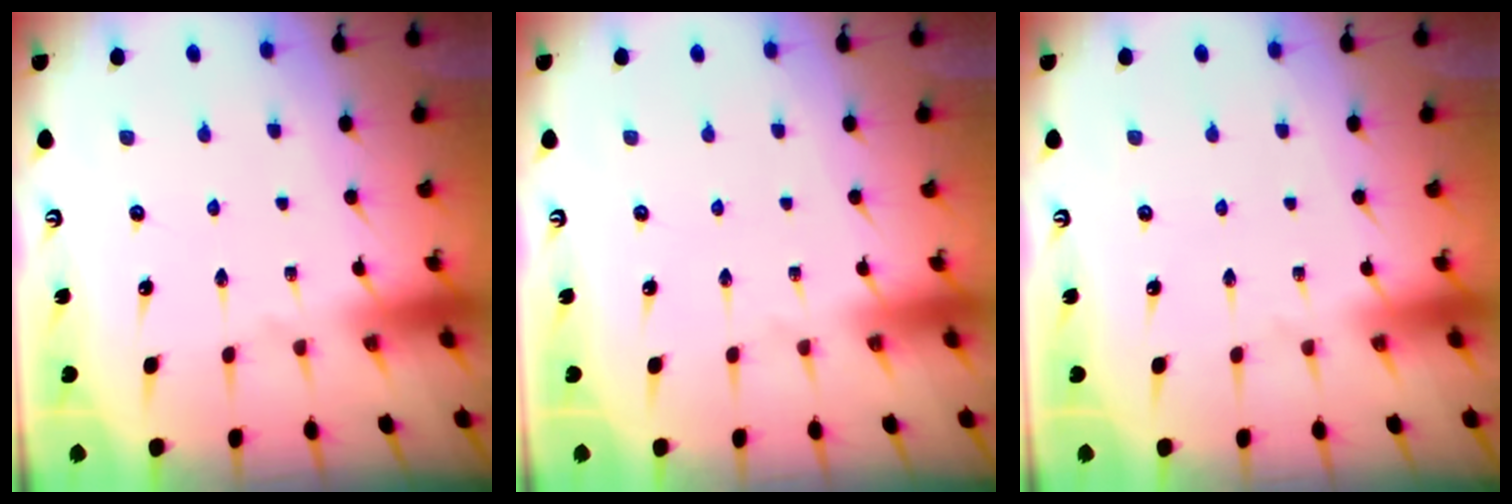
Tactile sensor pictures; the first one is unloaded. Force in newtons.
{"total": 0.0}
{"total": 0.0}